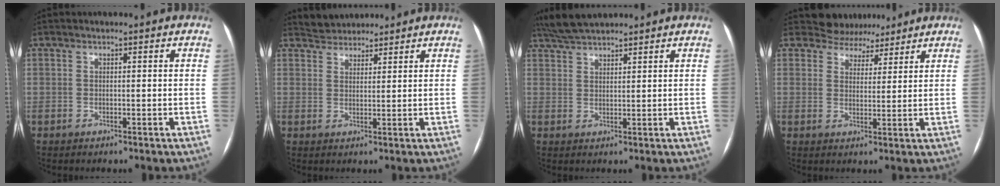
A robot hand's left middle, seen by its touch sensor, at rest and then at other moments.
{"total": 4.1, "force": [3.9, 1.3, 0.1], "torque": [-0.006, 0.023, 0.068]}
{"total": 5.9, "force": [5.4, 0.7, 2.2], "torque": [-0.050, 0.026, 0.105]}
{"total": 5.8, "force": [5.2, 2.6, -0.2], "torque": [0.006, 0.004, 0.071]}